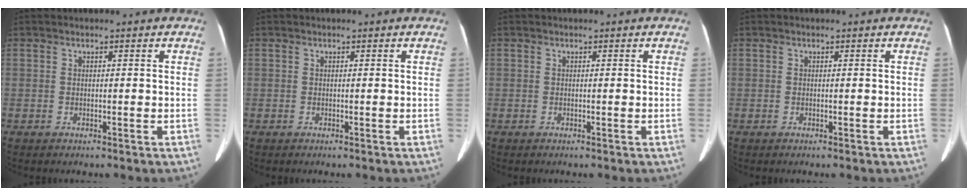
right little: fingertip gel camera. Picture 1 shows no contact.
{"total": 0.0}
{"total": 0.0}
{"total": 0.0}